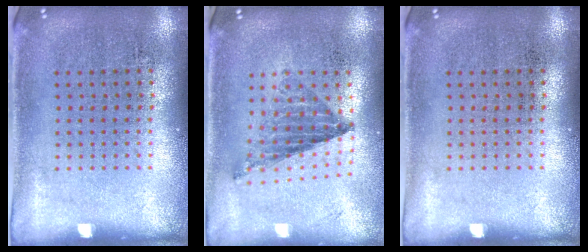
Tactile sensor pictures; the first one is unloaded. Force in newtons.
{"total": 0.9, "press": 0.9, "slide": 0.0}
{"total": 0.0}